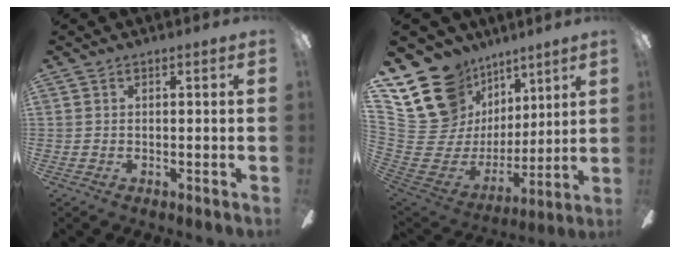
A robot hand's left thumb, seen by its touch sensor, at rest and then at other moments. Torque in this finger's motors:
{"motor_torque": [0.91, -0.44, -0.38, -0.78, 0.04]}